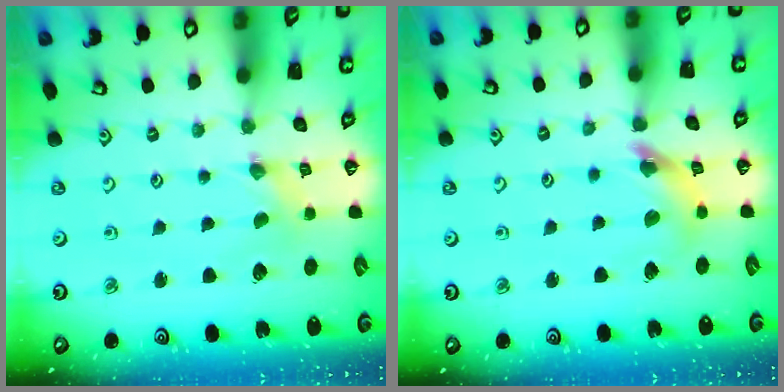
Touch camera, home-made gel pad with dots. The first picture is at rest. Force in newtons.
{"total": 8.6, "press": 8.6, "slide": 0.8}